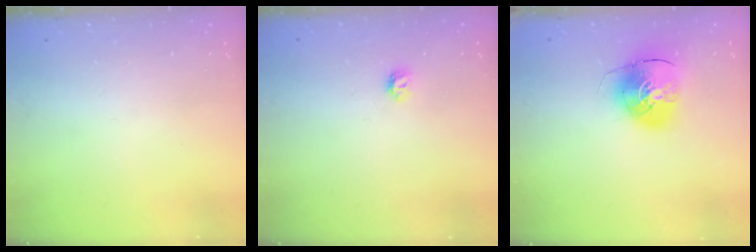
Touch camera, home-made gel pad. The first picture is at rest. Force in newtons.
{"total": 3.9, "press": 3.9, "slide": 0.6}
{"total": 10.4, "press": 10.3, "slide": 1.8}